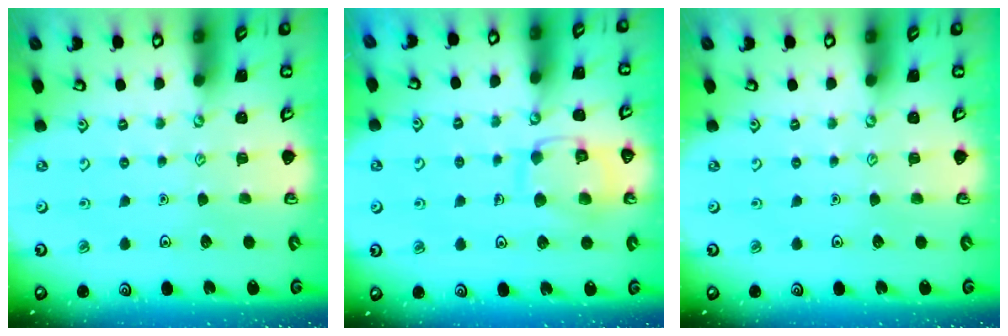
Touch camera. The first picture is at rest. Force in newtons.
{"total": 12.1, "press": 12.0, "slide": 0.9}
{"total": 0.0}